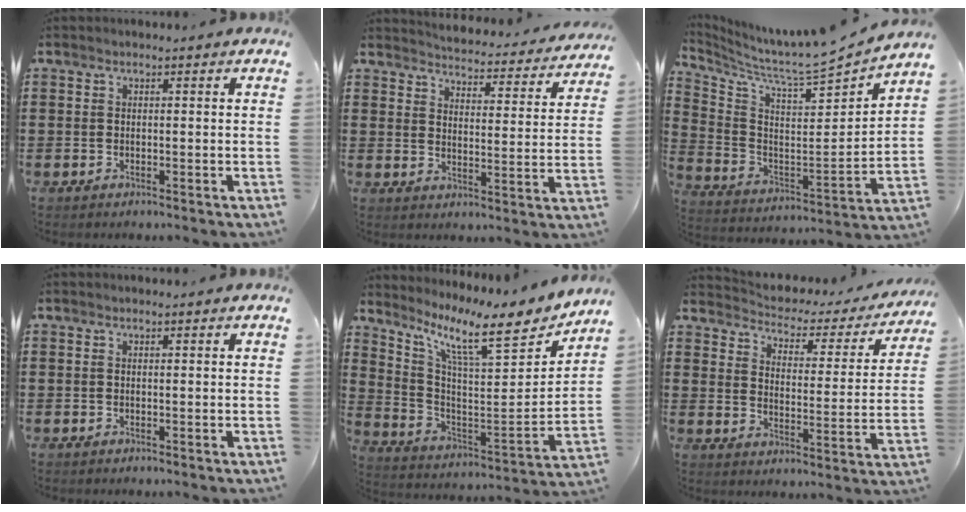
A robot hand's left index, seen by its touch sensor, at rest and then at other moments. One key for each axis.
{"total": 3.8, "fx": 3.8, "fy": -0.2, "fz": 0.1, "tx": -0.017, "ty": -0.037, "tz": 0.060}
{"total": 5.4, "fx": 5.2, "fy": 0.0, "fz": 1.4, "tx": -0.062, "ty": -0.059, "tz": 0.078}
{"total": 0.0}
{"total": 11.1, "fx": 8.5, "fy": 1.6, "fz": 6.9, "tx": -0.148, "ty": -0.066, "tz": 0.133}
{"total": 2.7, "fx": 2.5, "fy": 0.9, "fz": 0.3, "tx": -0.026, "ty": -0.024, "tz": 0.033}